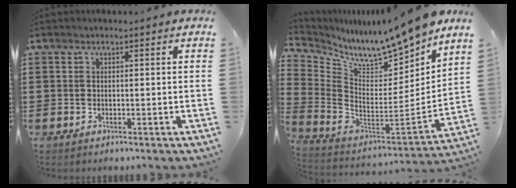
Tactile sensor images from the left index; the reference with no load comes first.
{"total": 9.4, "force": [9.0, 0.2, 2.7], "torque": [-0.079, -0.090, 0.147]}